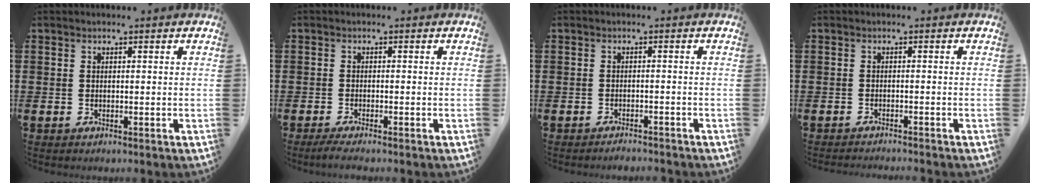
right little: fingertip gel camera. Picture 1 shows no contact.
{"total": 1.3, "force": [-0.9, 0.1, 1.0], "torque": [-0.016, -0.002, -0.017]}
{"total": 1.2, "force": [-1.2, 0.0, 0.0], "torque": [-0.004, 0.002, -0.025]}
{"total": 0.9, "force": [-0.9, -0.2, 0.0], "torque": [0.000, 0.000, -0.018]}